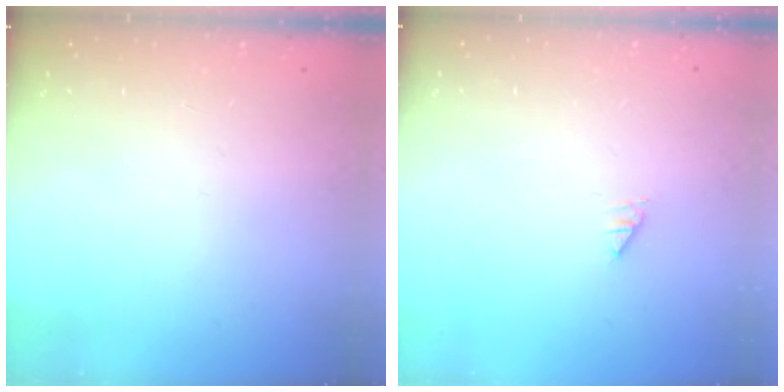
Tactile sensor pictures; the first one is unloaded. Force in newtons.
{"total": 0.0}